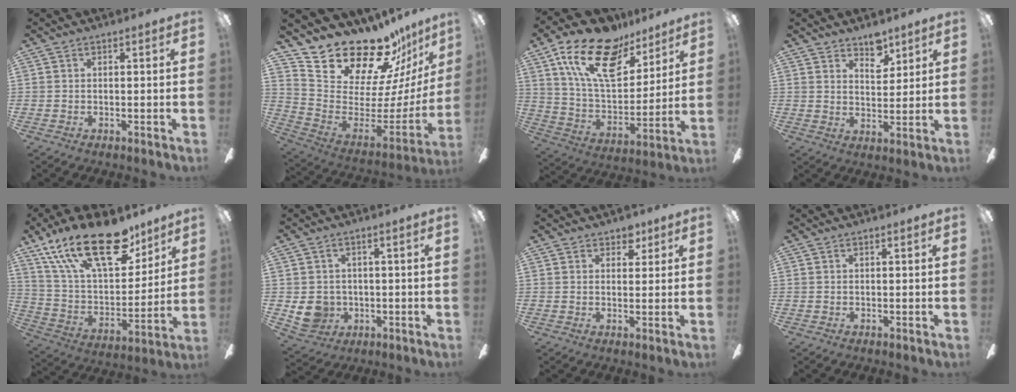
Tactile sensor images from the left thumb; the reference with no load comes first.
{"total": 20.2, "force": [18.2, 6.9, 5.4], "torque": [-0.096, -0.160, 0.331]}
{"total": 21.5, "force": [12.8, 10.9, 13.3], "torque": [-0.237, -0.056, 0.229]}
{"total": 5.9, "force": [4.9, 2.6, 2.2], "torque": [-0.014, -0.031, 0.084]}
{"total": 25.7, "force": [15.9, 12.2, 16.0], "torque": [-0.285, -0.090, 0.280]}
{"total": 6.6, "force": [-0.6, 6.1, 2.4], "torque": [-0.063, 0.001, -0.009]}
{"total": 3.5, "force": [2.6, 2.1, 1.1], "torque": [-0.002, -0.009, 0.043]}
{"total": 0.0}